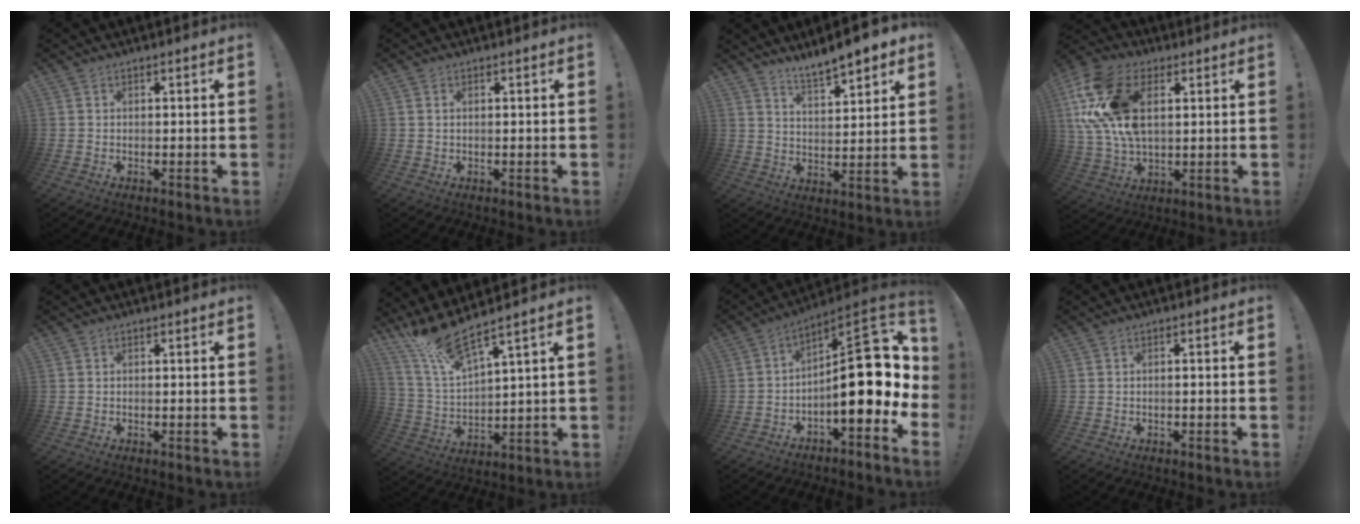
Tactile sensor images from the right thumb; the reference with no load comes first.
{"total": 0.8, "force": [0.5, 0.3, 0.5], "torque": [-0.014, 0.002, 0.010]}
{"total": 7.8, "force": [6.8, 1.1, 3.7], "torque": [-0.066, -0.047, 0.120]}
{"total": 21.0, "force": [5.9, 13.3, 15.1], "torque": [-0.296, -0.008, 0.109]}
{"total": 0.0}
{"total": 12.4, "force": [10.4, 1.9, 6.5], "torque": [-0.134, -0.066, 0.182]}
{"total": 19.9, "force": [-0.8, 7.8, 18.3], "torque": [-0.254, 0.001, -0.006]}
{"total": 1.0, "force": [-0.8, -0.2, 0.5], "torque": [-0.008, -0.002, -0.014]}